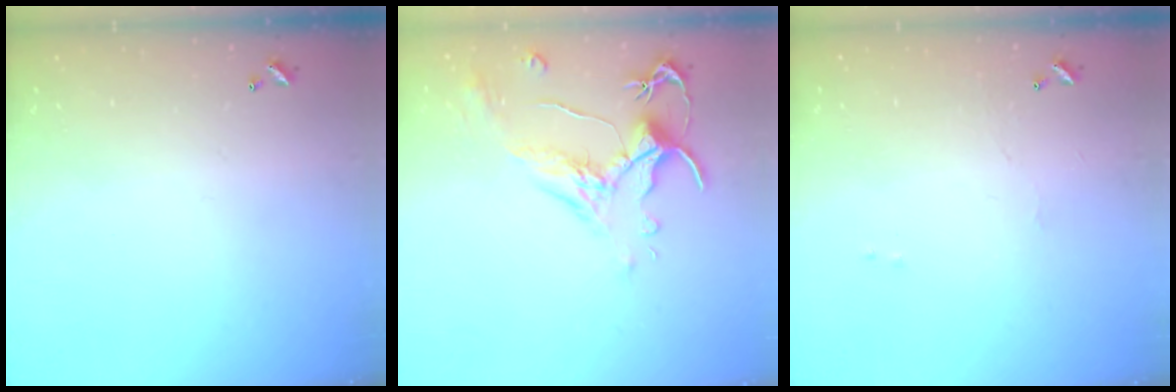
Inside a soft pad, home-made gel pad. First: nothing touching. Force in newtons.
{"total": 1.6, "press": 1.1, "slide": 1.1}
{"total": 1.2, "press": 1.1, "slide": 0.3}